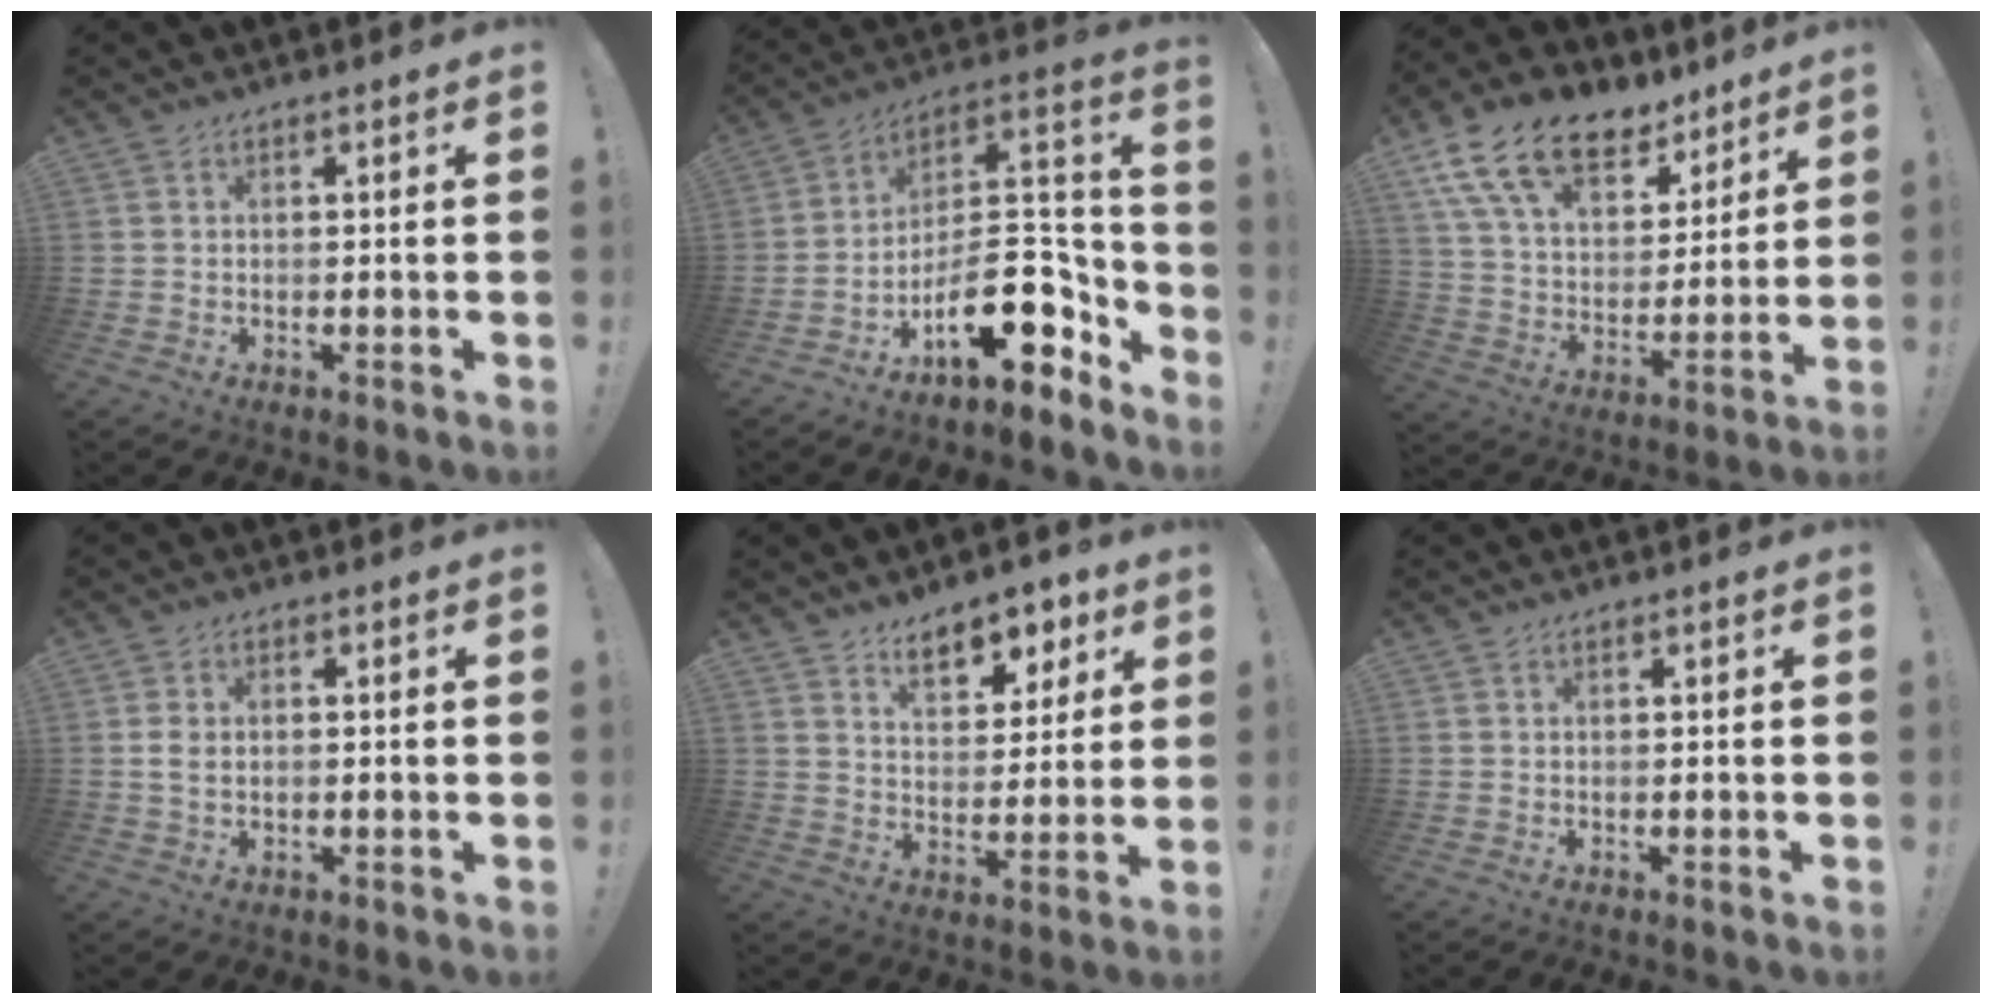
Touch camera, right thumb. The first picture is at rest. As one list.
[{"total": 19.0, "force": [-7.6, 9.5, 14.6], "torque": [-0.209, 0.041, -0.114]}, {"total": 18.1, "force": [11.5, 10.3, 9.5], "torque": [-0.163, -0.068, 0.212]}, {"total": 3.1, "force": [0.1, 2.2, 2.2], "torque": [-0.039, 0.005, -0.001]}, {"total": 10.2, "force": [7.2, 5.5, 4.8], "torque": [-0.055, -0.046, 0.130]}, {"total": 0.0}]